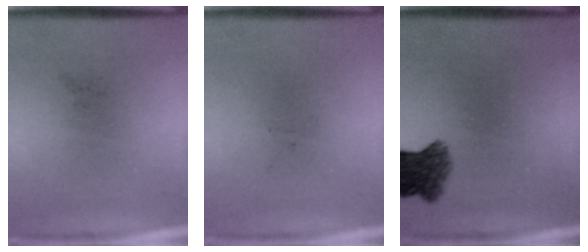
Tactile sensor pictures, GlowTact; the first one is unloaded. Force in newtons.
{"total": 0.0}
{"total": 5.3}